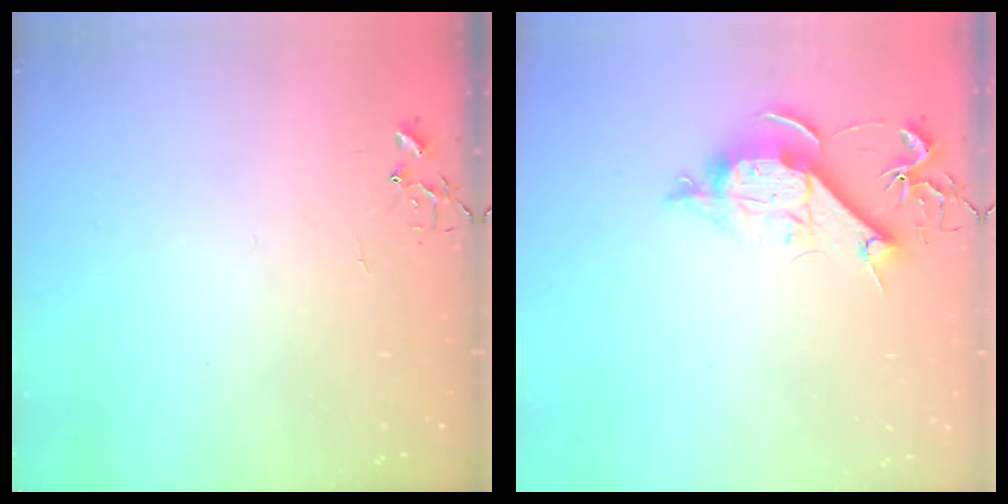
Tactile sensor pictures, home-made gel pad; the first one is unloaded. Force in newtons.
{"total": 10.4, "press": 10.4, "slide": 0.7}